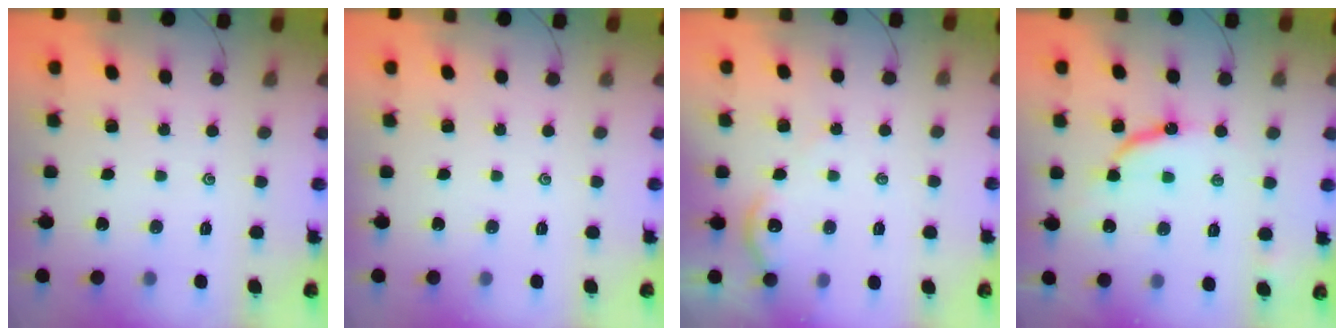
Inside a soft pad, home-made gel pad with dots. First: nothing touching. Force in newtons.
{"total": 0.0}
{"total": 4.1, "press": 4.1, "slide": 0.4}
{"total": 9.4, "press": 9.4, "slide": 0.9}